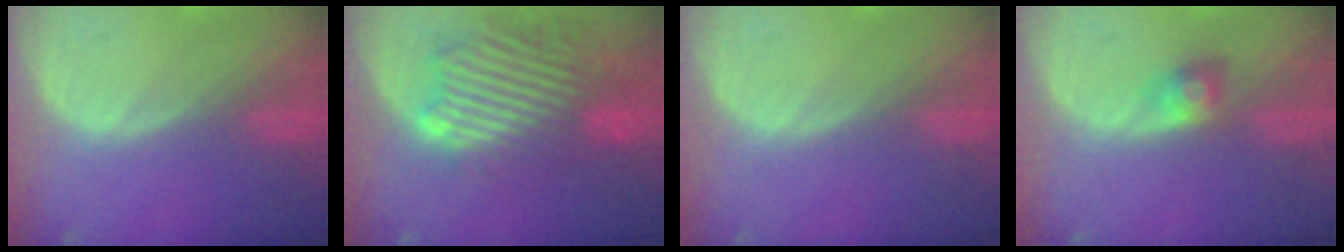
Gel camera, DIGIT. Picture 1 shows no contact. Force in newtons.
{"total": 11.1, "press": 10.3, "slide": 4.0}
{"total": 0.0}
{"total": 2.6, "press": 2.6, "slide": 0.1}